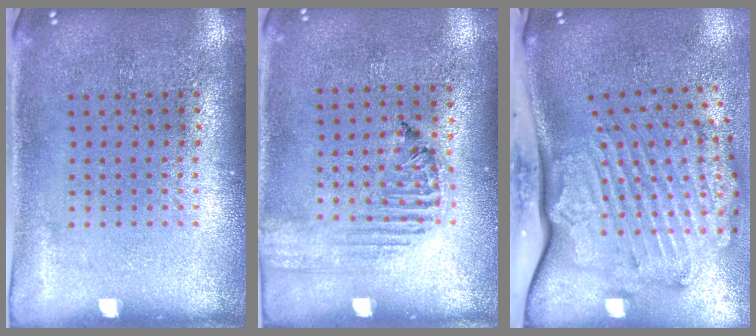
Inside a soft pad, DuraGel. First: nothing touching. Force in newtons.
{"total": 1.5, "press": 1.5, "slide": 0.3}
{"total": 3.5, "press": 2.6, "slide": 2.4}